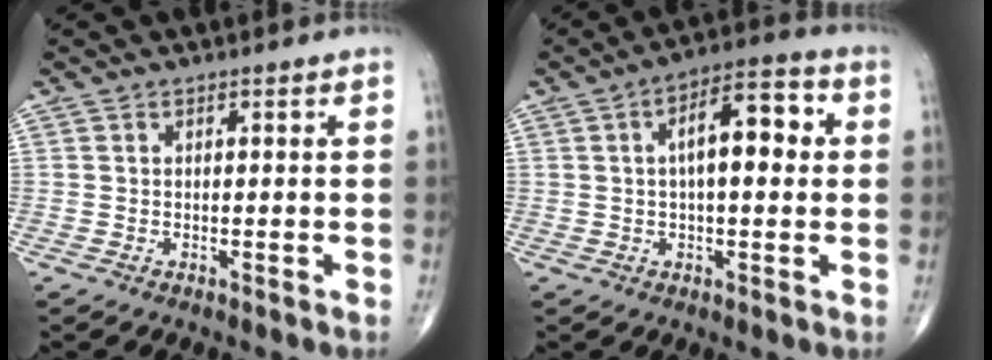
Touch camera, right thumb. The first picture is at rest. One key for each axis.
{"total": 11.3, "fx": 1.9, "fy": 4.7, "fz": 10.1, "tx": -0.140, "ty": 0.024, "tz": 0.022}